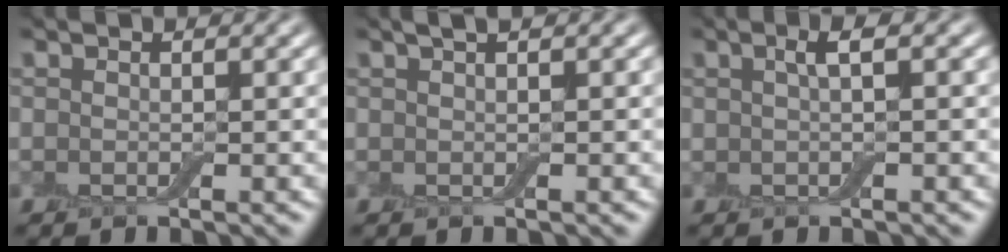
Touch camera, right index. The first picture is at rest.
{"total": 1.3, "force": [0.8, 0.2, 1.0], "torque": [-0.016, 0.003, 0.011]}
{"total": 1.6, "force": [0.5, 0.3, 1.5], "torque": [-0.030, 0.006, 0.007]}